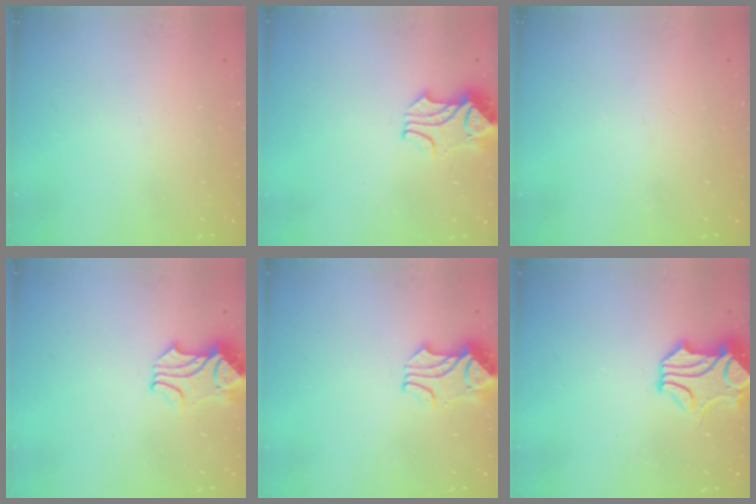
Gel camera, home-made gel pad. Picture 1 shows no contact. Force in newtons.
{"total": 2.3, "press": 2.1, "slide": 0.9}
{"total": 0.0}
{"total": 2.3, "press": 2.1, "slide": 1.0}
{"total": 2.3, "press": 2.1, "slide": 0.9}
{"total": 2.1, "press": 1.6, "slide": 1.3}